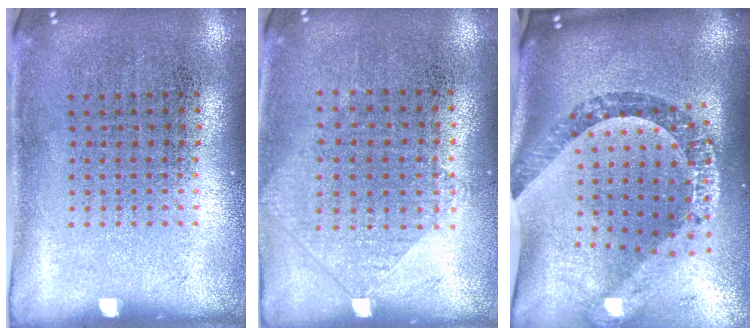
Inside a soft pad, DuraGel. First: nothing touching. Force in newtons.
{"total": 0.9, "press": 0.8, "slide": 0.3}
{"total": 2.6, "press": 2.0, "slide": 1.6}